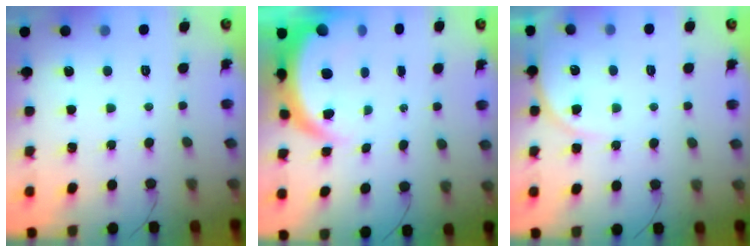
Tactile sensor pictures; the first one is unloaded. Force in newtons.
{"total": 8.2, "press": 8.1, "slide": 1.1}
{"total": 6.3, "press": 6.3, "slide": 0.4}